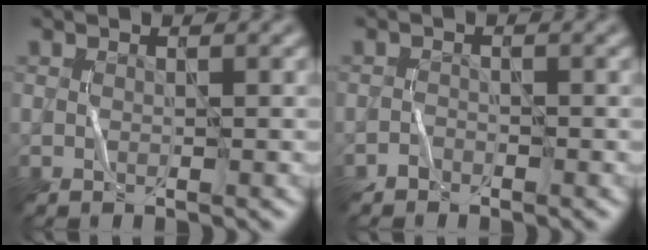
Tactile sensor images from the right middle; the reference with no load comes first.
{"total": 0.8, "force": [-0.7, 0.2, -0.3], "torque": [0.006, 0.009, -0.015]}